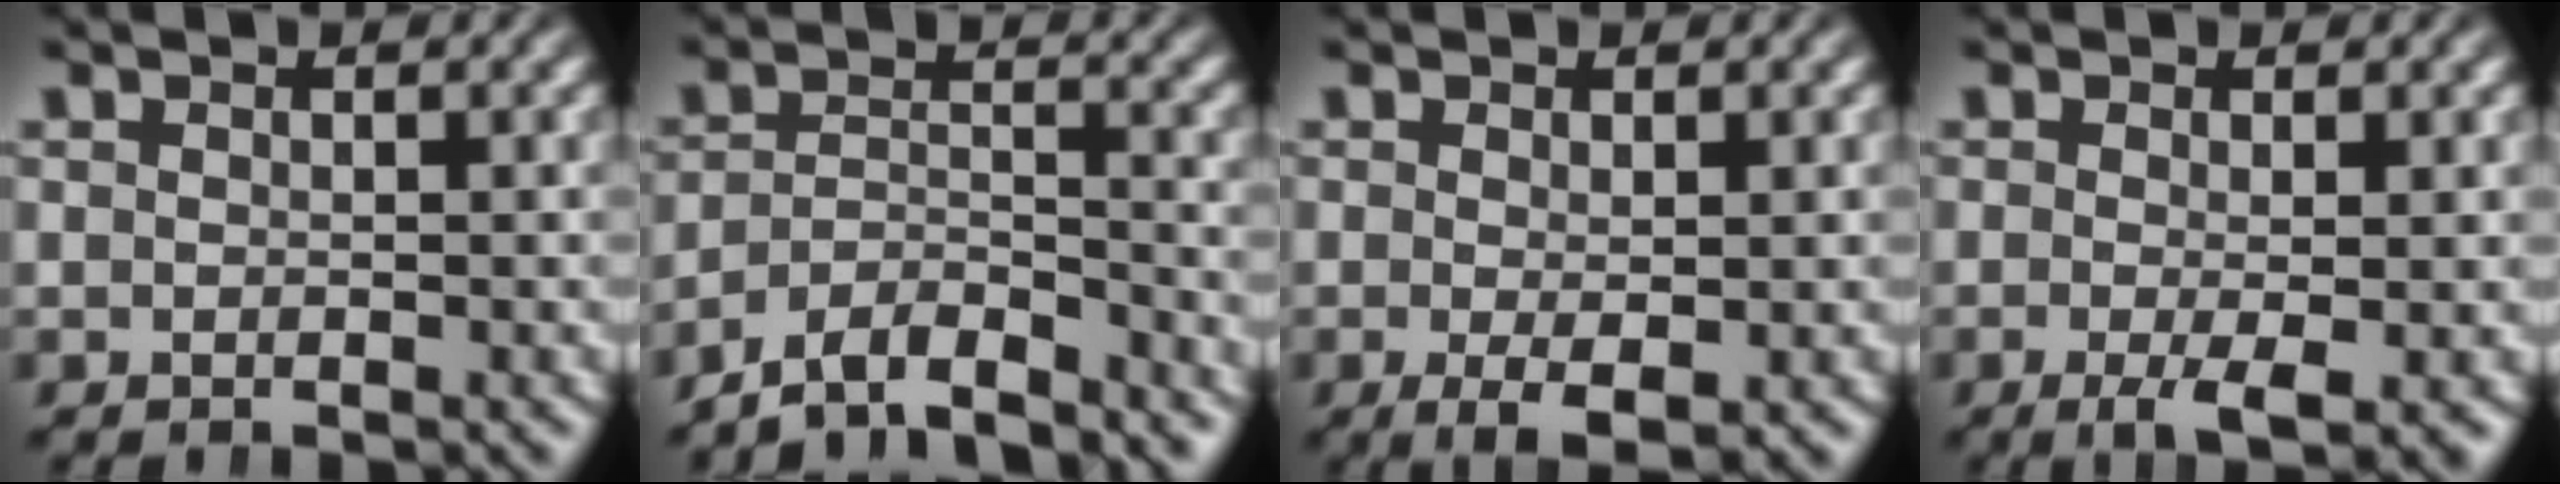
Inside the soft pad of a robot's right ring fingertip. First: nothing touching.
{"total": 6.7, "force": [-5.7, 2.9, 2.2], "torque": [-0.048, -0.029, -0.093]}
{"total": 3.2, "force": [-1.5, 1.1, 2.6], "torque": [-0.041, -0.023, -0.012]}
{"total": 3.7, "force": [-2.0, 1.3, 2.9], "torque": [-0.062, -0.032, -0.020]}